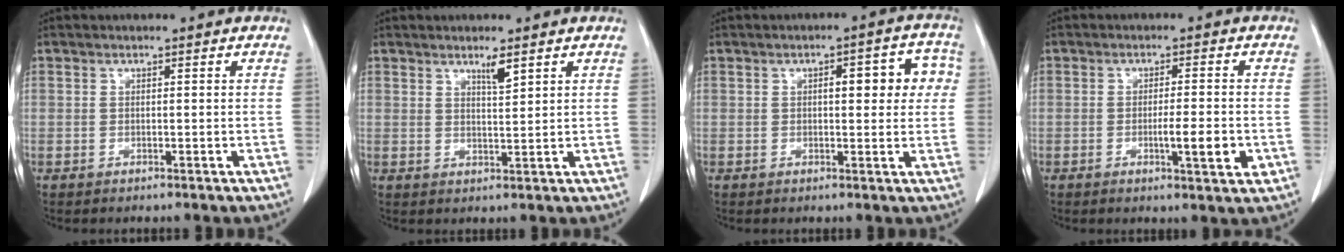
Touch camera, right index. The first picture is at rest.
{"total": 2.6, "force": [1.8, 0.1, 1.8], "torque": [-0.036, -0.005, 0.033]}
{"total": 7.1, "force": [1.3, 2.4, 6.5], "torque": [-0.077, 0.023, 0.013]}
{"total": 5.6, "force": [-1.5, 0.6, 5.3], "torque": [-0.084, -0.007, -0.020]}